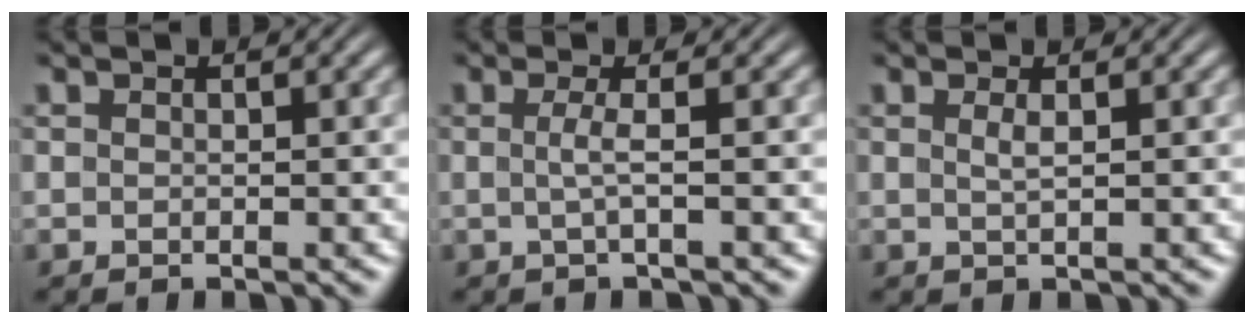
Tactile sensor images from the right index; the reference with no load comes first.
{"total": 1.7, "force": [-0.3, -0.4, 1.6], "torque": [-0.034, -0.003, -0.003]}
{"total": 1.0, "force": [0.2, -0.3, 0.9], "torque": [-0.020, -0.009, 0.009]}